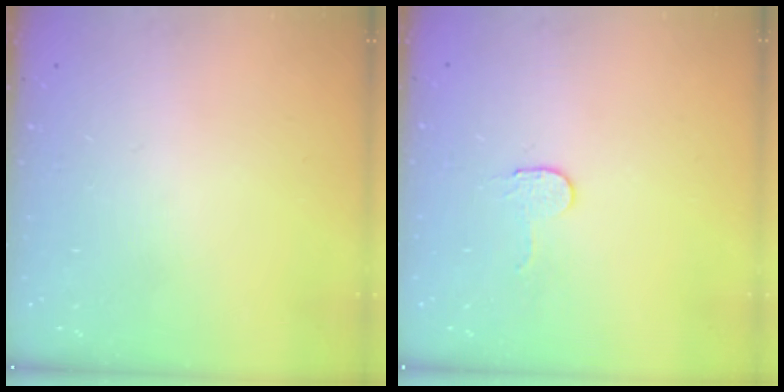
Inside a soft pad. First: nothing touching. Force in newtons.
{"total": 2.7, "press": 2.7, "slide": 0.2}